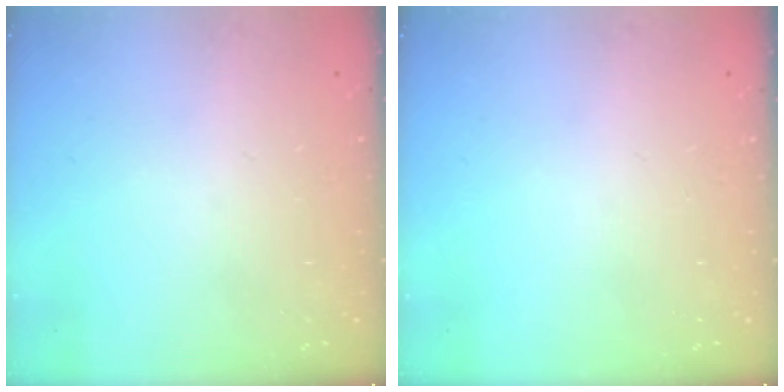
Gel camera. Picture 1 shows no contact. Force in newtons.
{"total": 0.0}